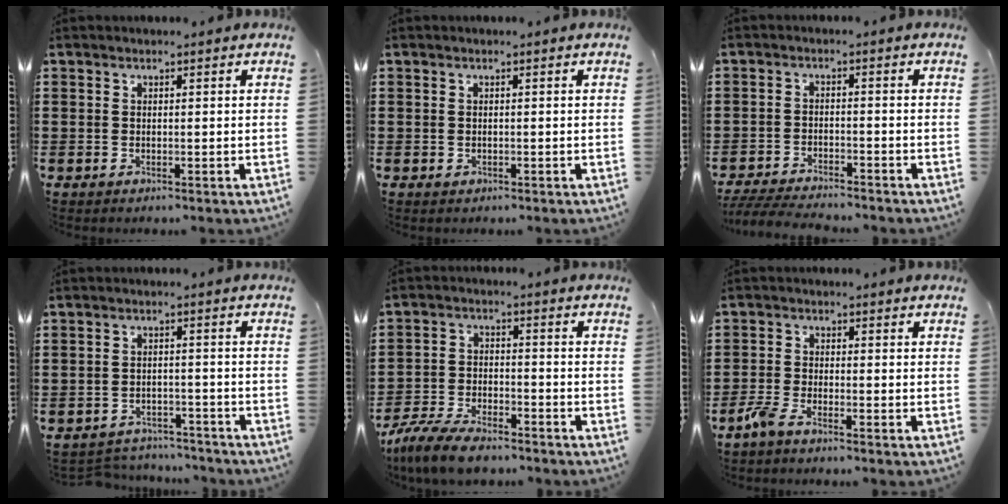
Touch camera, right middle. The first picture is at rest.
{"total": 0.5, "force": [0.4, -0.3, 0.0], "torque": [0.004, 0.001, 0.008]}
{"total": 3.6, "force": [-3.5, -0.3, 0.8], "torque": [-0.021, -0.008, -0.074]}
{"total": 2.8, "force": [-2.8, 0.0, -0.2], "torque": [0.001, 0.001, -0.061]}
{"total": 6.6, "force": [-5.9, 1.2, 2.9], "torque": [-0.063, 0.004, -0.114]}
{"total": 2.8, "force": [-2.1, 0.5, 1.7], "torque": [-0.059, -0.006, -0.049]}